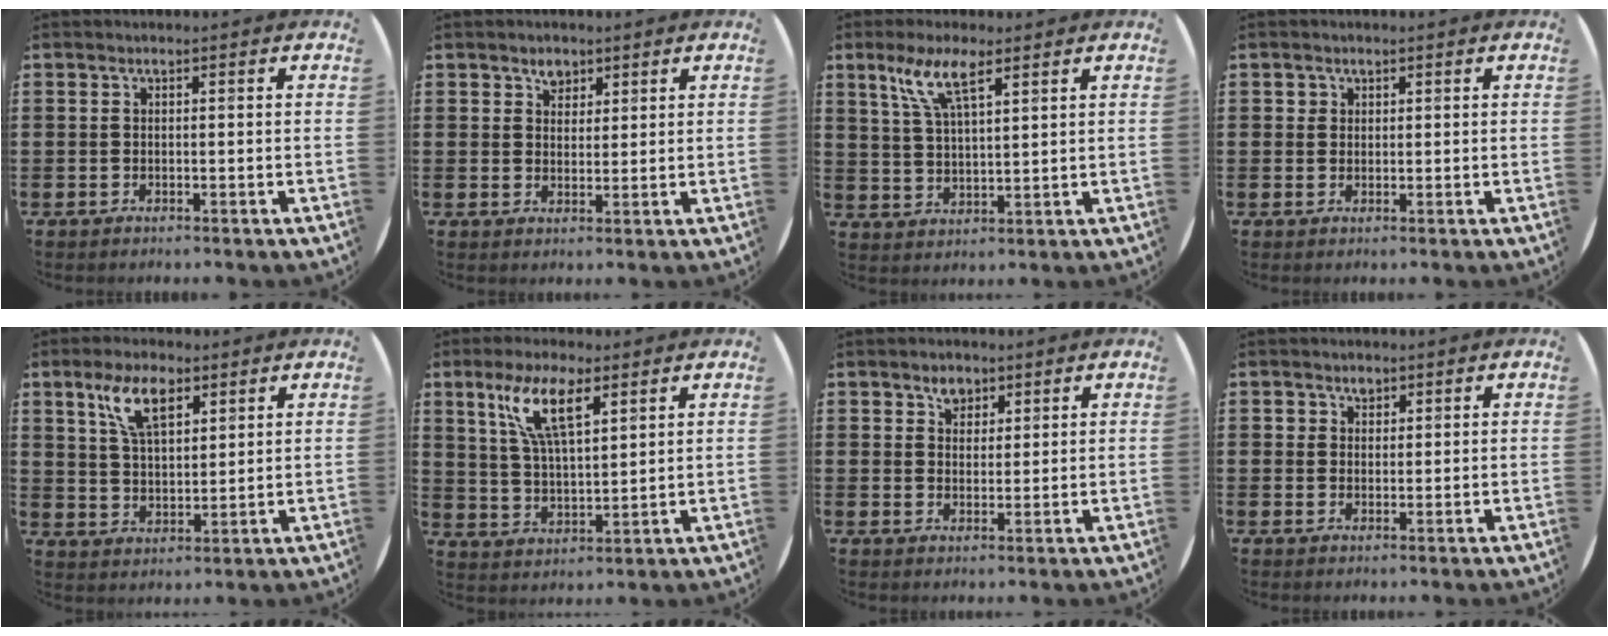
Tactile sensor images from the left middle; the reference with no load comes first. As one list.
[{"total": 2.3, "force": [1.8, 1.4, 0.5], "torque": [0.006, -0.002, 0.031]}, {"total": 6.7, "force": [4.5, 1.7, 4.7], "torque": [-0.105, 0.003, 0.078]}, {"total": 1.1, "force": [0.8, 0.8, 0.1], "torque": [0.006, -0.001, 0.015]}, {"total": 7.6, "force": [4.5, 3.4, 5.0], "torque": [-0.104, 0.007, 0.080]}, {"total": 8.9, "force": [5.6, 2.7, 6.4], "torque": [-0.142, -0.002, 0.098]}, {"total": 2.7, "force": [2.1, 1.7, 0.6], "torque": [0.001, -0.002, 0.036]}, {"total": 1.8, "force": [1.3, 1.2, 0.2], "torque": [0.020, -0.006, 0.020]}]